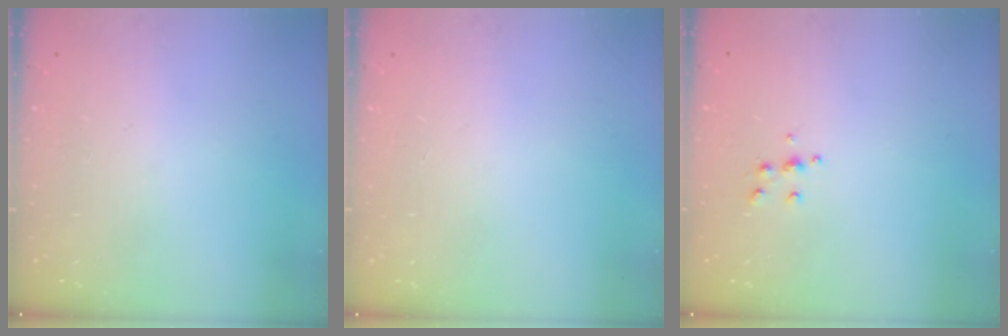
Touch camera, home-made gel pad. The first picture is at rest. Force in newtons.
{"total": 0.0}
{"total": 5.0, "press": 5.0, "slide": 0.6}